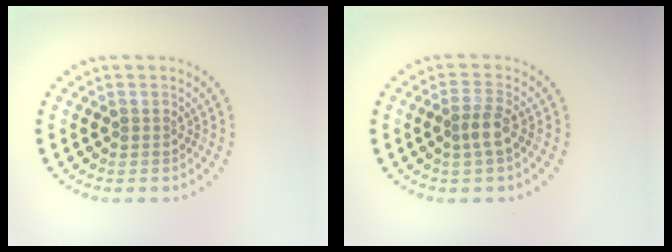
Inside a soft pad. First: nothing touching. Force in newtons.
{"total": 2.0, "press": 1.7, "slide": 1.1}